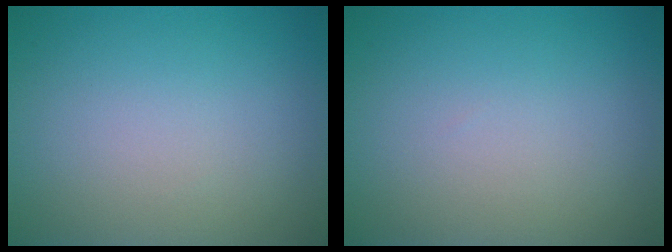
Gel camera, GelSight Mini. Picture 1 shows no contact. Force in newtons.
{"total": 0.0}